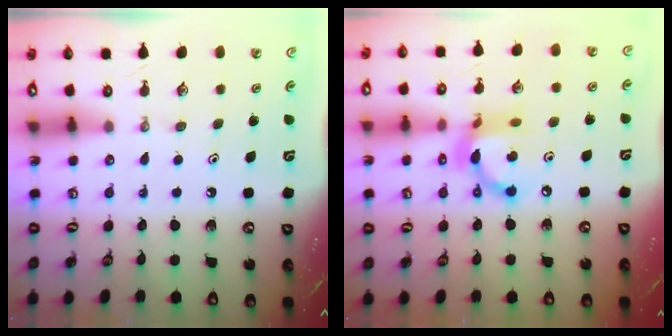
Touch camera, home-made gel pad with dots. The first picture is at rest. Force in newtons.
{"total": 12.9, "press": 12.9, "slide": 0.7}